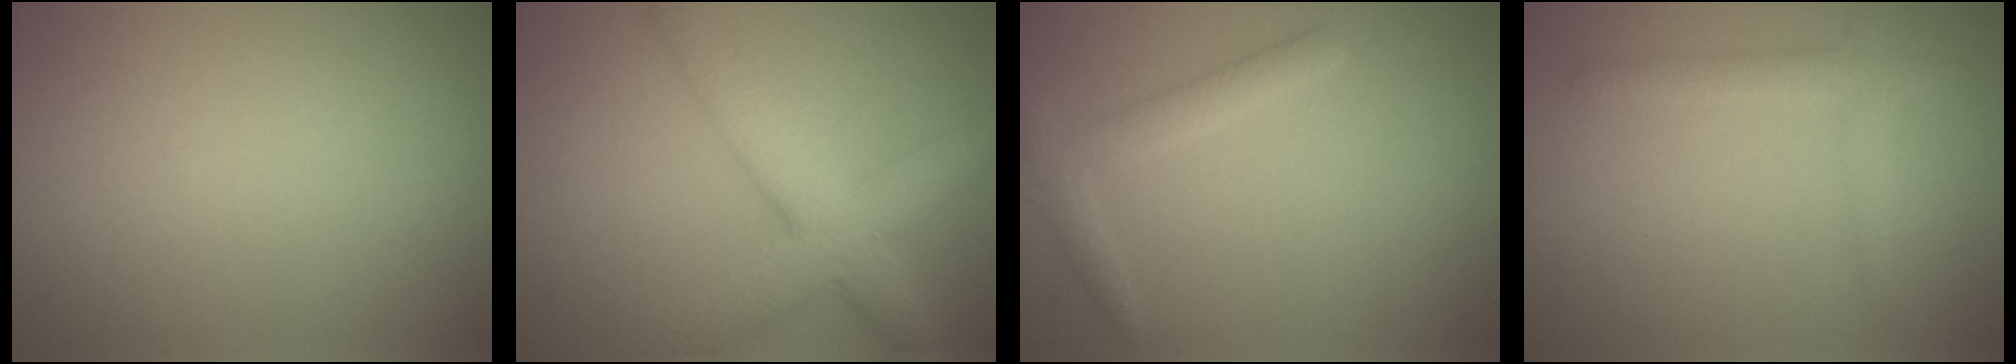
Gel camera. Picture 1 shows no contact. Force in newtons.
{"total": 6.1, "press": 6.1, "slide": 0.1}
{"total": 2.2, "press": 2.2, "slide": 0.1}
{"total": 2.0, "press": 1.9, "slide": 0.1}